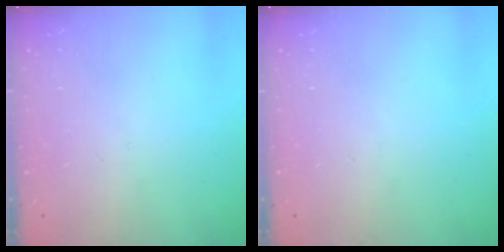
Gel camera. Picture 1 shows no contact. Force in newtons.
{"total": 0.0}